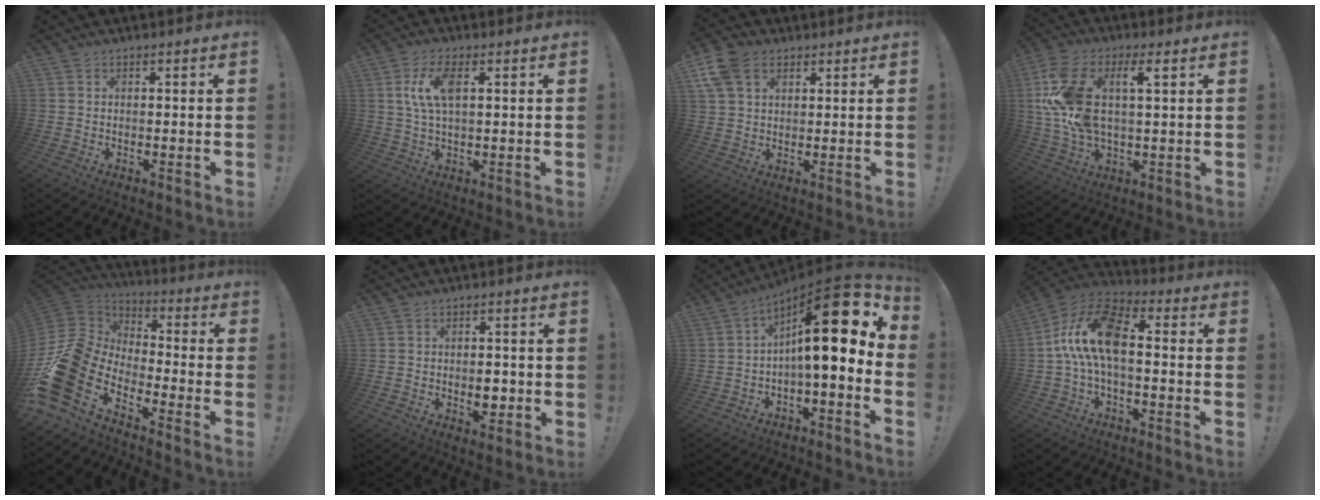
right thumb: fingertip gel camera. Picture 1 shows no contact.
{"total": 8.6, "force": [2.2, 3.8, 7.4], "torque": [-0.142, -0.003, 0.035]}
{"total": 11.0, "force": [5.3, 7.5, 5.9], "torque": [-0.124, -0.009, 0.104]}
{"total": 16.5, "force": [4.2, 8.4, 13.5], "torque": [-0.278, -0.003, 0.072]}
{"total": 19.2, "force": [-10.8, 10.5, 12.0], "torque": [-0.245, 0.032, -0.172]}
{"total": 3.9, "force": [-0.6, 3.0, 2.4], "torque": [-0.018, -0.001, -0.012]}
{"total": 19.5, "force": [4.6, 5.2, 18.2], "torque": [-0.280, -0.029, 0.072]}
{"total": 15.5, "force": [0.2, 7.7, 13.4], "torque": [-0.252, 0.016, 0.007]}